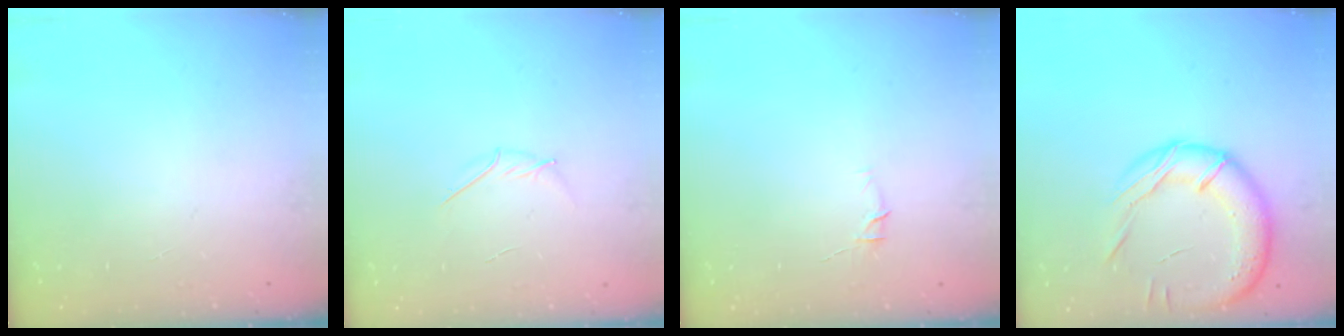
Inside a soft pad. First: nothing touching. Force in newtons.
{"total": 3.6, "press": 3.5, "slide": 0.9}
{"total": 4.5, "press": 4.4, "slide": 1.0}
{"total": 17.7, "press": 17.4, "slide": 3.2}